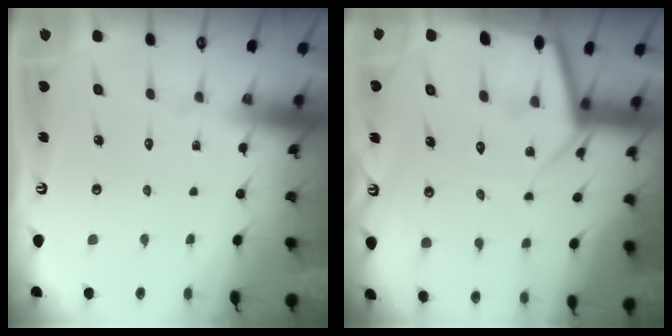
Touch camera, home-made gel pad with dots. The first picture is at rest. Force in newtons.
{"total": 8.8, "press": 8.7, "slide": 0.7}